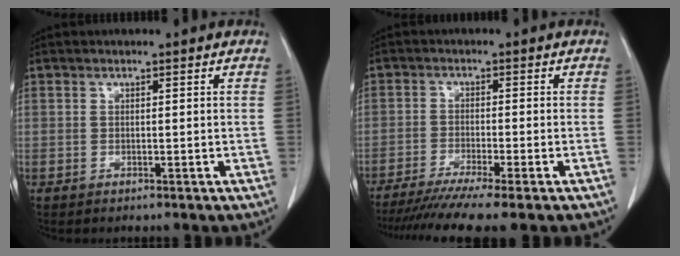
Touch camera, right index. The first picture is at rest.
{"total": 10.0, "force": [-8.2, -1.1, 5.6], "torque": [-0.075, -0.025, -0.128]}